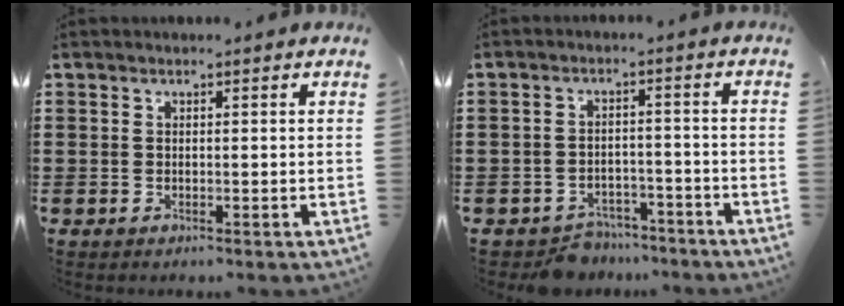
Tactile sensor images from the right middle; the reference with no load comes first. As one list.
[{"total": 4.2, "force": [-4.0, 1.1, 0.0], "torque": [-0.008, 0.004, -0.084]}]